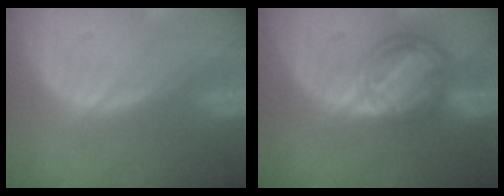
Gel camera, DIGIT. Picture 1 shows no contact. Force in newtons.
{"total": 8.1, "press": 6.9, "slide": 4.4}